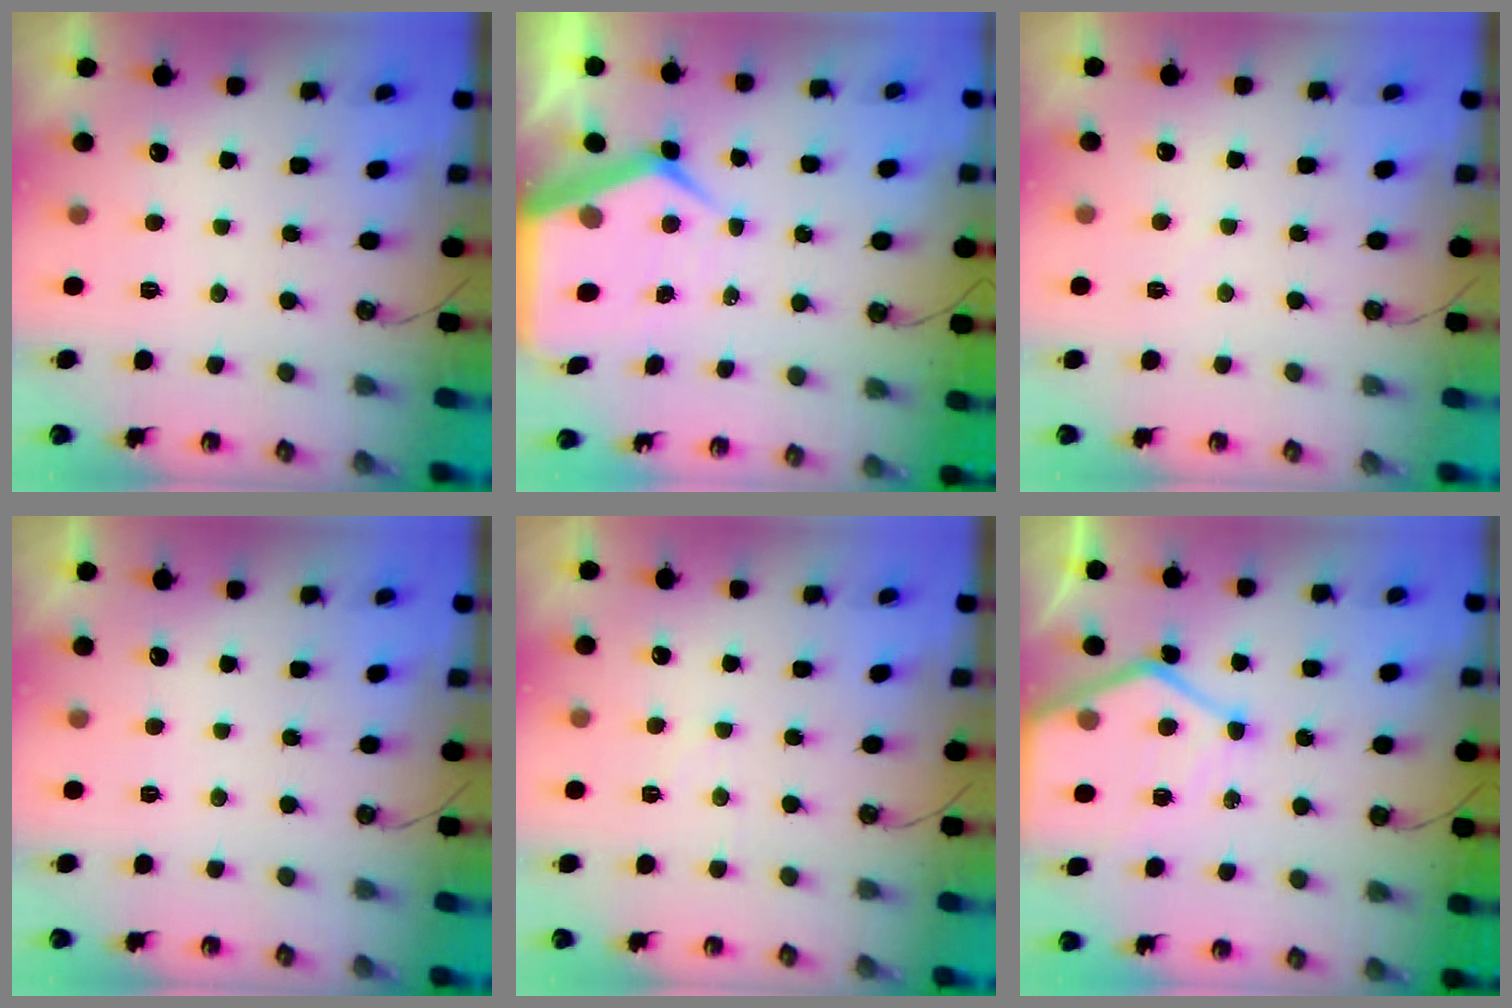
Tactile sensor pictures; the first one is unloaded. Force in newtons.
{"total": 9.1, "press": 9.0, "slide": 0.8}
{"total": 3.3, "press": 3.2, "slide": 0.5}
{"total": 0.0}
{"total": 4.5, "press": 4.4, "slide": 0.8}
{"total": 10.9, "press": 10.9, "slide": 0.8}